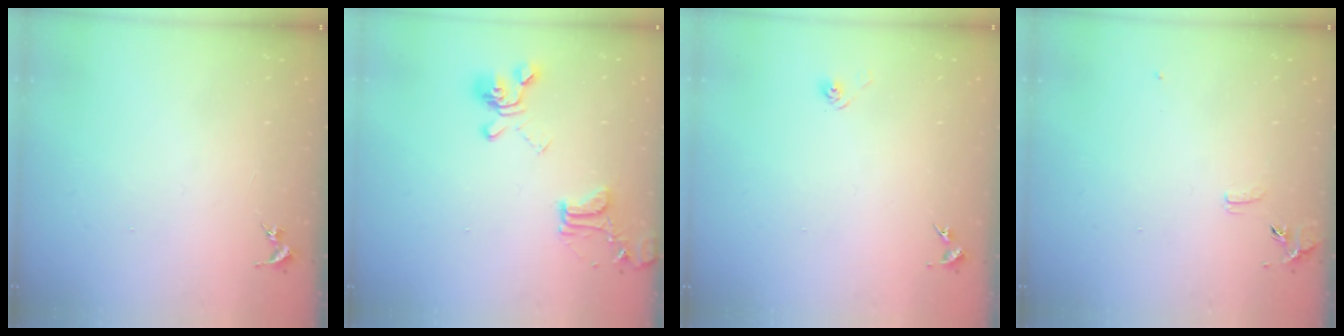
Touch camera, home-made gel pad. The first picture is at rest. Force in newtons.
{"total": 17.3, "press": 17.2, "slide": 1.8}
{"total": 2.9, "press": 2.6, "slide": 1.4}
{"total": 6.9, "press": 6.9, "slide": 0.6}